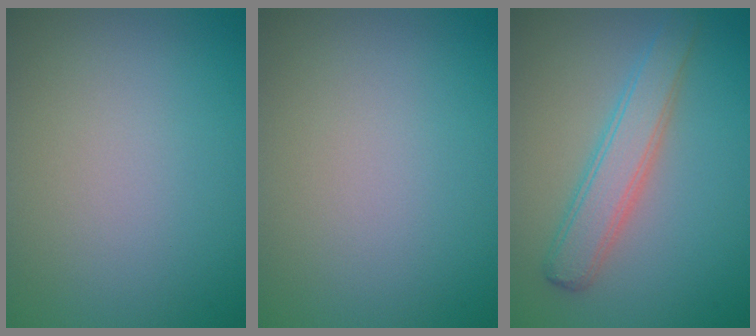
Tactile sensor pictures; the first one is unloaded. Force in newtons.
{"total": 0.0}
{"total": 3.8, "press": 3.8, "slide": 0.1}